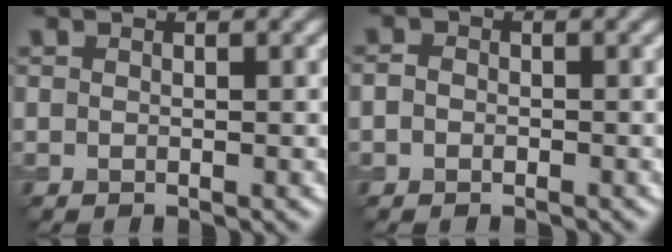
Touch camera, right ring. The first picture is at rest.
{"total": 1.1, "force": [-0.5, 0.8, 0.5], "torque": [-0.004, 0.007, -0.011]}